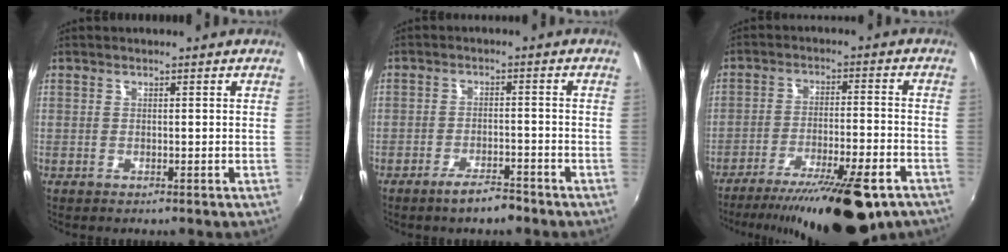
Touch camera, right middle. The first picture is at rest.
{"total": 4.5, "force": [-3.6, 1.0, 2.5], "torque": [-0.054, 0.002, -0.059]}
{"total": 20.0, "force": [-14.7, 4.7, 12.6], "torque": [-0.214, -0.030, -0.218]}